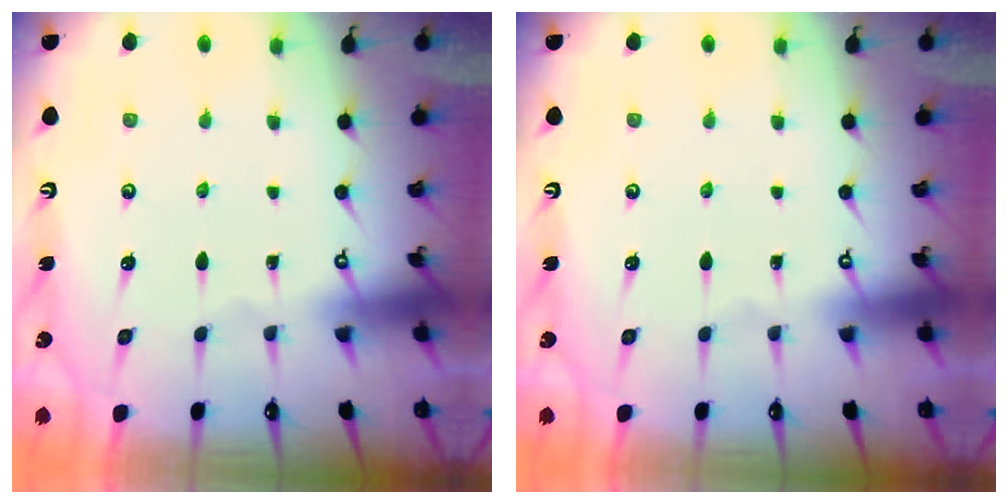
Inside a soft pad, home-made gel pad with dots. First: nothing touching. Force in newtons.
{"total": 0.0}